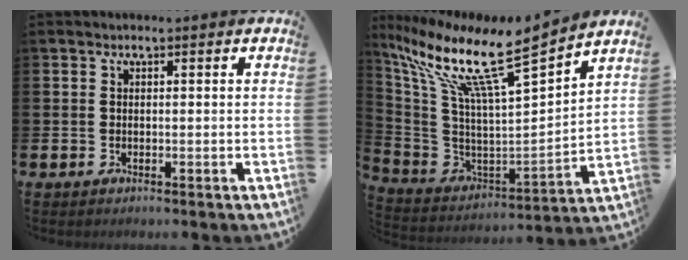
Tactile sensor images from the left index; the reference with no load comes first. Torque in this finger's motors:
{"motor_torque": [1.07, -1.07, 0.49, 0.21]}